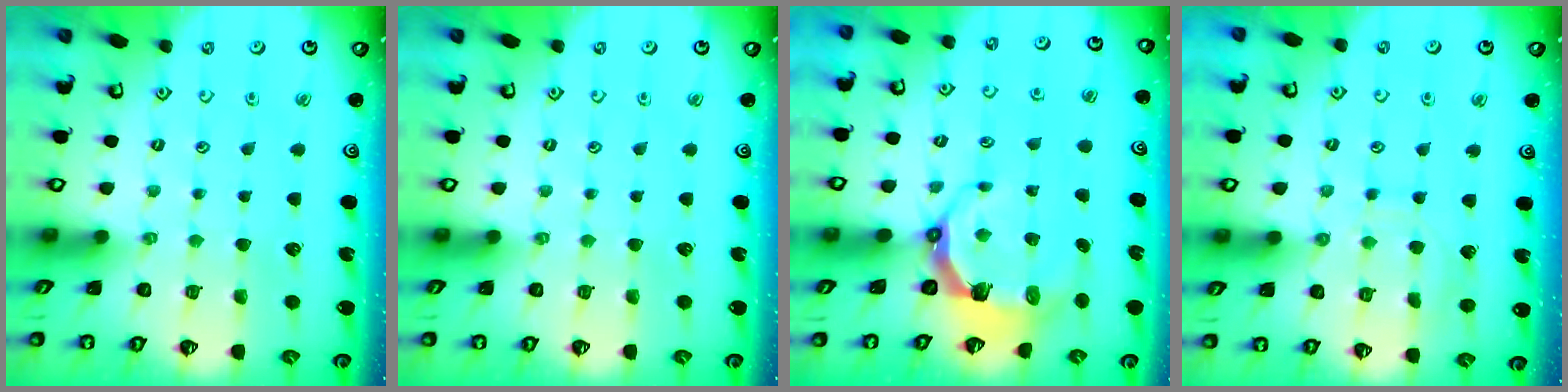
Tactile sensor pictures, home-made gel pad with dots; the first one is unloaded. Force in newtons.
{"total": 0.0}
{"total": 6.5, "press": 4.9, "slide": 4.2}
{"total": 8.2, "press": 8.2, "slide": 0.7}